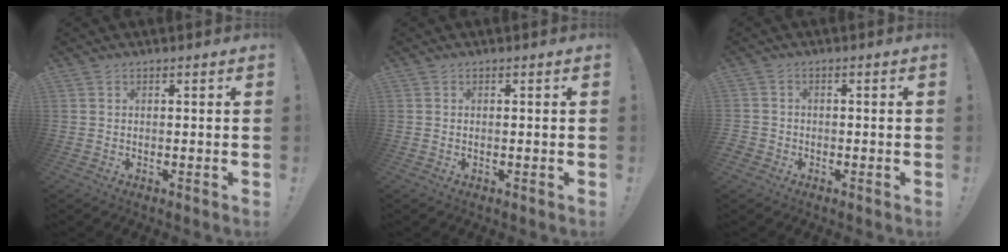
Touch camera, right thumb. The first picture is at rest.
{"total": 0.0}
{"total": 2.3, "force": [-1.4, 1.7, 0.8], "torque": [-0.014, 0.006, -0.025]}